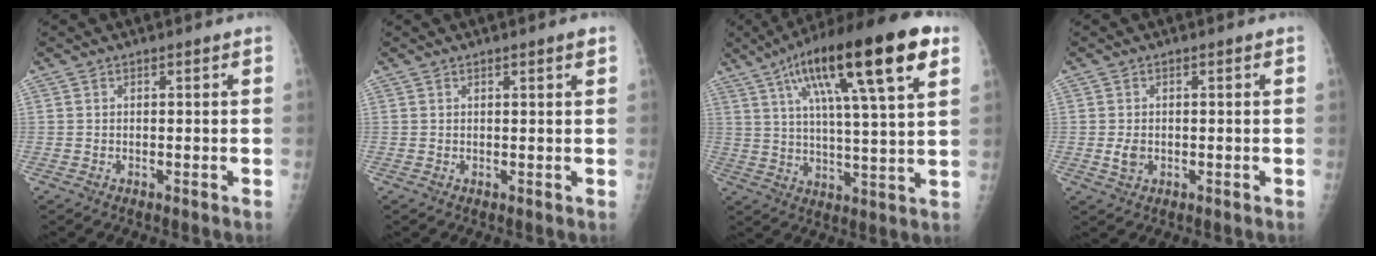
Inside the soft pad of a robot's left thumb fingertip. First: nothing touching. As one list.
[{"total": 1.4, "force": [0.8, 0.1, 1.2], "torque": [-0.018, -0.002, 0.010]}, {"total": 22.6, "force": [10.5, 4.7, 19.4], "torque": [-0.300, -0.003, 0.162]}, {"total": 2.2, "force": [-0.4, 1.7, 1.4], "torque": [-0.024, 0.000, -0.006]}]